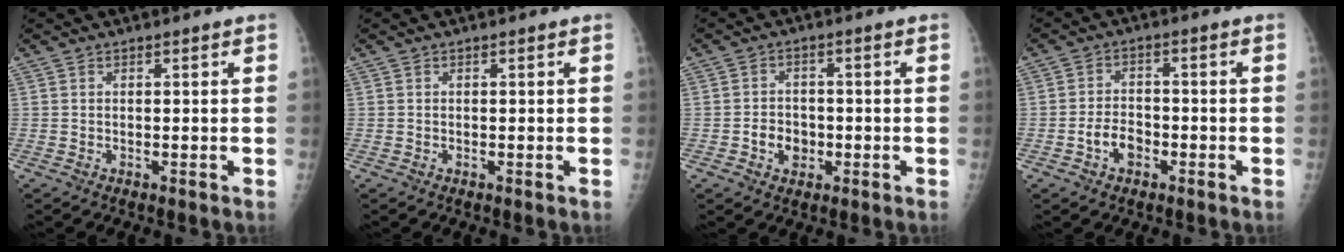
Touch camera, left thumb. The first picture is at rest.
{"total": 0.0}
{"total": 4.6, "force": [-1.4, 3.7, 2.2], "torque": [-0.012, 0.014, -0.024]}
{"total": 4.7, "force": [-2.2, 3.2, 2.7], "torque": [-0.034, 0.024, -0.040]}